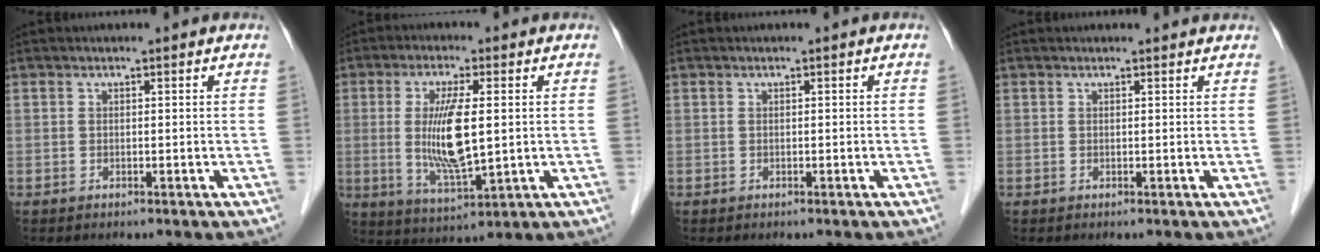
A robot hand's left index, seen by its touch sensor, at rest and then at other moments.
{"total": 9.6, "force": [0.3, 1.8, 9.4], "torque": [-0.192, -0.015, 0.009]}
{"total": 0.0}
{"total": 2.1, "force": [2.0, 0.7, 0.2], "torque": [-0.005, 0.011, 0.018]}